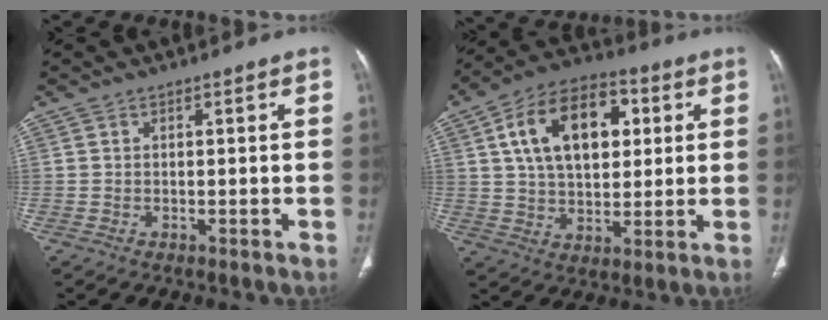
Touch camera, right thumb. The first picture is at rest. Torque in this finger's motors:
{"motor_torque": [-0.05, 1.43, 0.41, 0.11, 0.16]}